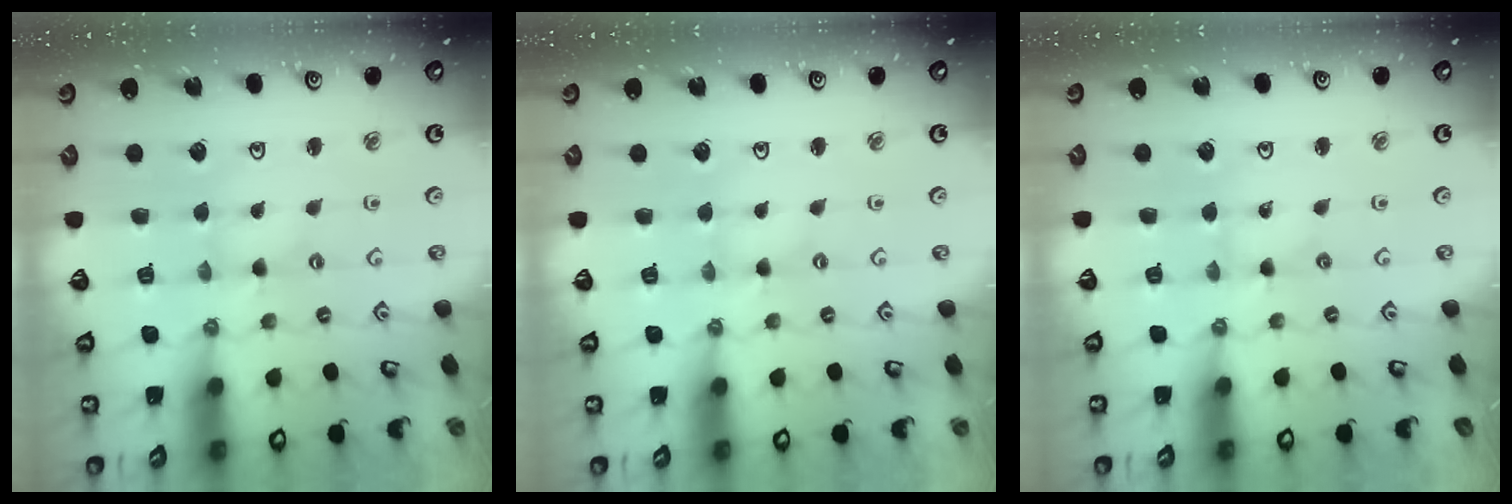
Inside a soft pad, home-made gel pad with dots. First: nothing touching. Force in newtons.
{"total": 0.0}
{"total": 0.0}